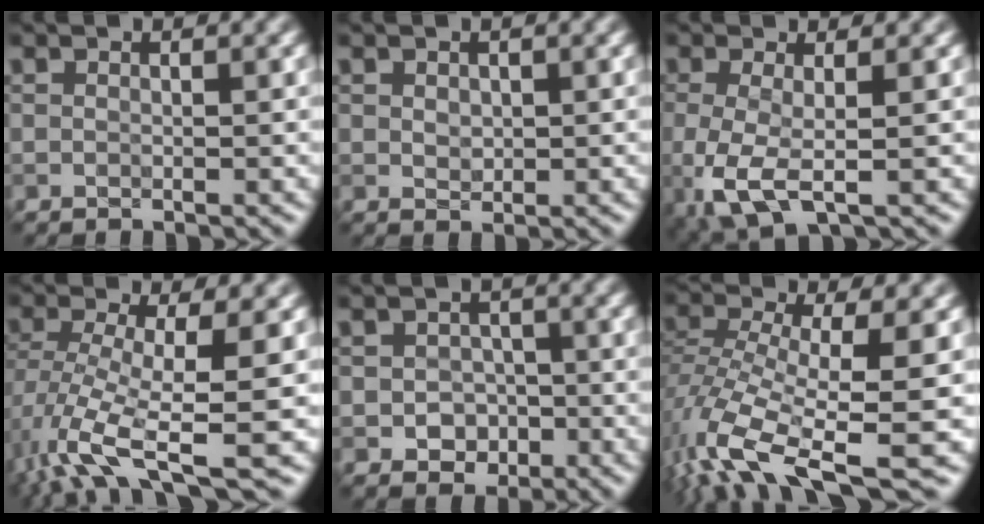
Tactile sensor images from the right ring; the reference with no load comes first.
{"total": 1.1, "force": [0.3, 0.9, 0.5], "torque": [-0.011, -0.001, 0.005]}
{"total": 4.6, "force": [-0.9, 1.7, 4.1], "torque": [-0.104, -0.014, -0.017]}
{"total": 7.7, "force": [-3.0, 2.2, 6.7], "torque": [-0.141, -0.007, -0.060]}
{"total": 2.6, "force": [-0.7, 2.4, 0.8], "torque": [0.000, 0.003, -0.016]}
{"total": 10.6, "force": [-5.2, 3.7, 8.6], "torque": [-0.181, -0.013, -0.098]}